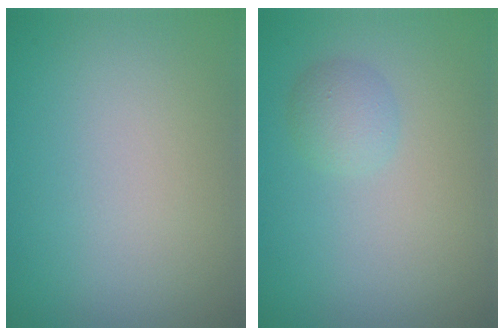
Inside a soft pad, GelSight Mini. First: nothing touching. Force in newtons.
{"total": 1.7, "press": 1.7, "slide": 0.2}